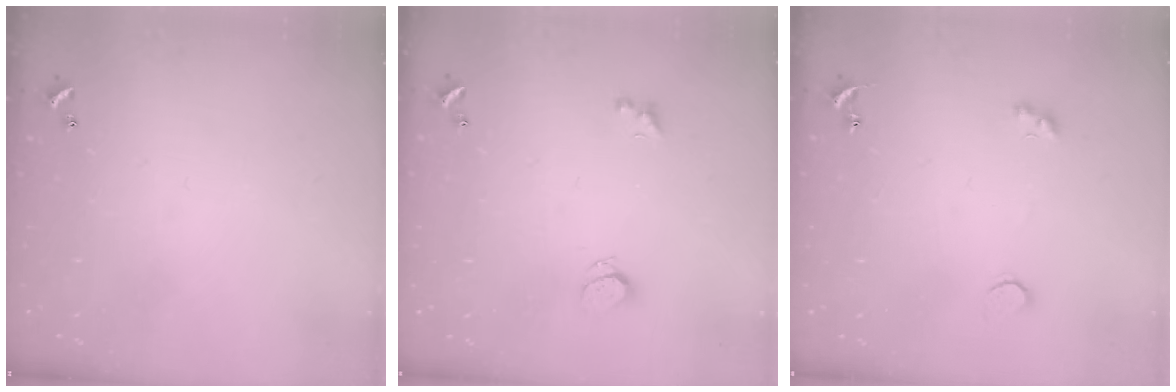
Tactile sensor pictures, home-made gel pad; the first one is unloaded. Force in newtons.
{"total": 1.9, "press": 1.8, "slide": 0.7}
{"total": 2.1, "press": 1.8, "slide": 1.0}